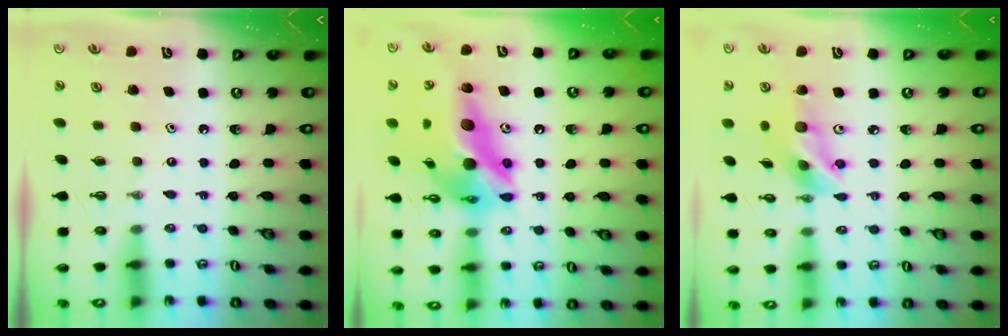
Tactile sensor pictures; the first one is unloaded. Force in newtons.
{"total": 22.4, "press": 22.0, "slide": 4.1}
{"total": 13.4, "press": 13.0, "slide": 3.3}